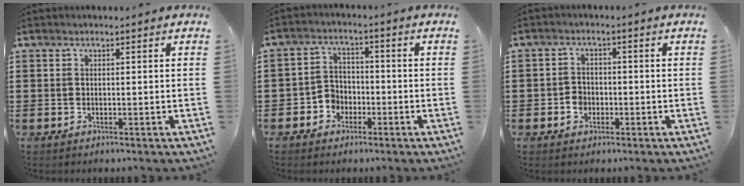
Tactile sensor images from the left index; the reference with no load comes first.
{"total": 3.8, "force": [-2.1, 3.0, 1.1], "torque": [-0.030, 0.008, -0.044]}
{"total": 2.3, "force": [-0.8, 2.0, 0.9], "torque": [-0.022, 0.002, -0.018]}